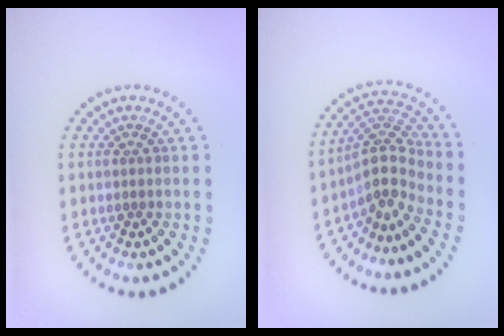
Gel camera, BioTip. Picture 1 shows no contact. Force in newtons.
{"total": 3.8, "press": 2.6, "slide": 2.8}